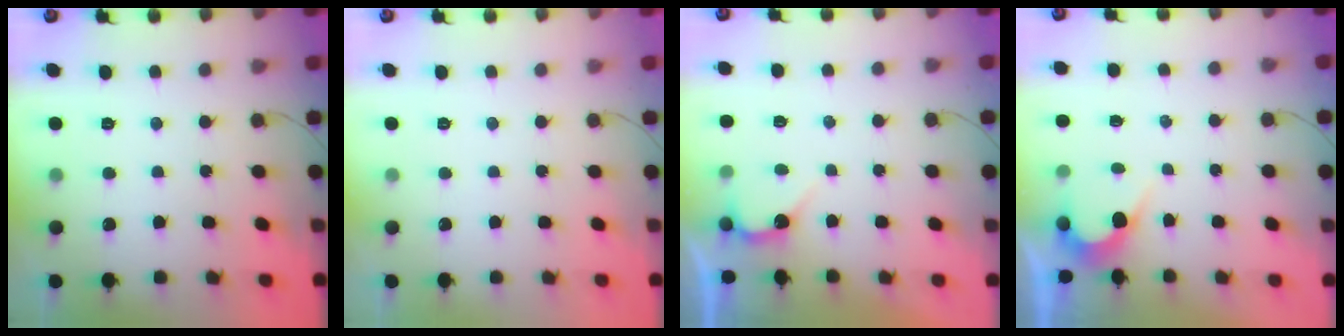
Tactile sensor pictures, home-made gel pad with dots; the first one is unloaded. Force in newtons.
{"total": 0.0}
{"total": 2.8, "press": 2.8, "slide": 0.2}
{"total": 2.6, "press": 2.6, "slide": 0.1}